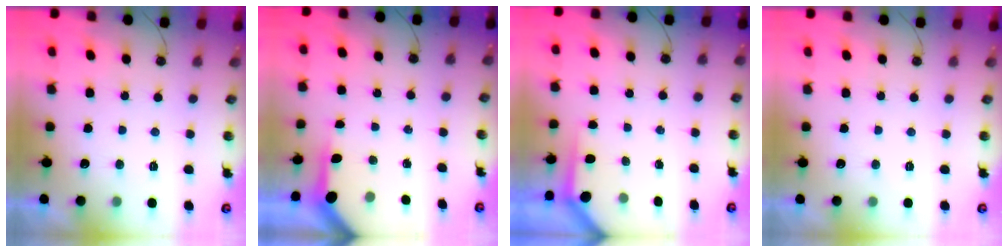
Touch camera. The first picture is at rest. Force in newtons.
{"total": 4.4, "press": 4.3, "slide": 0.4}
{"total": 3.4, "press": 3.4, "slide": 0.3}
{"total": 0.0}